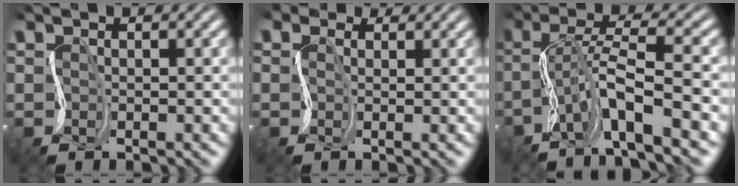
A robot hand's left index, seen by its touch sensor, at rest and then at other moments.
{"total": 2.0, "force": [0.7, 1.6, 0.8], "torque": [-0.006, 0.007, -0.006]}
{"total": 7.2, "force": [-3.3, 1.2, 6.3], "torque": [-0.113, 0.017, -0.069]}